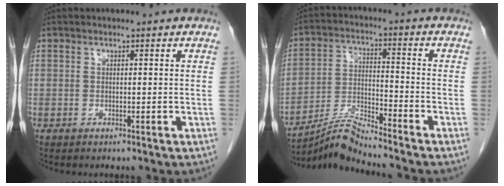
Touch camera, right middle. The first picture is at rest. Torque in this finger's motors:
{"motor_torque": [-0.25, -0.17, -0.08, 0.02]}